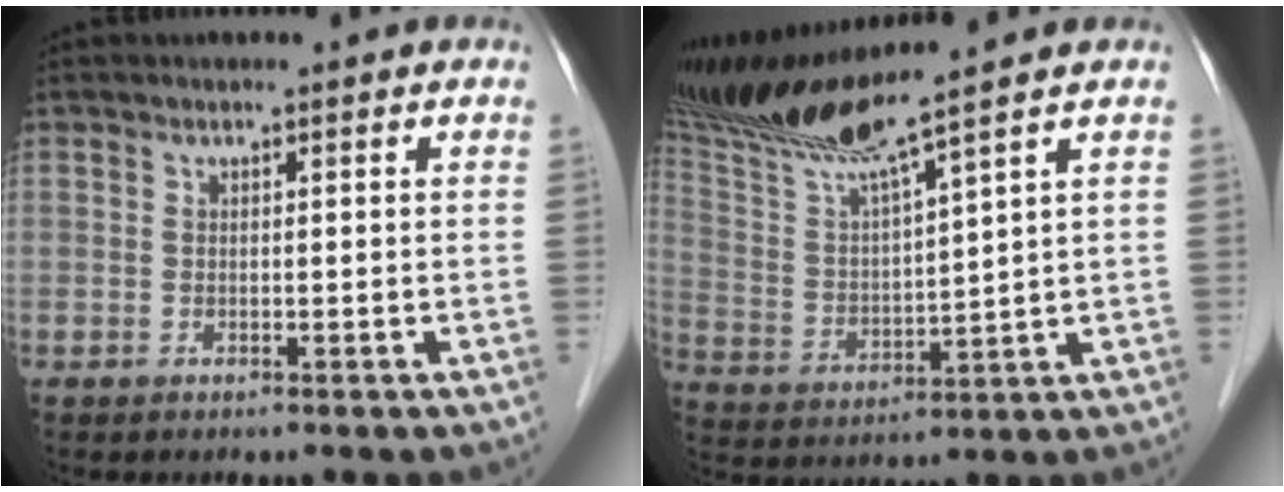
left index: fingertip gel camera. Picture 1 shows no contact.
{"total": 12.0, "force": [10.1, -2.0, 6.1], "torque": [-0.126, 0.002, 0.198]}